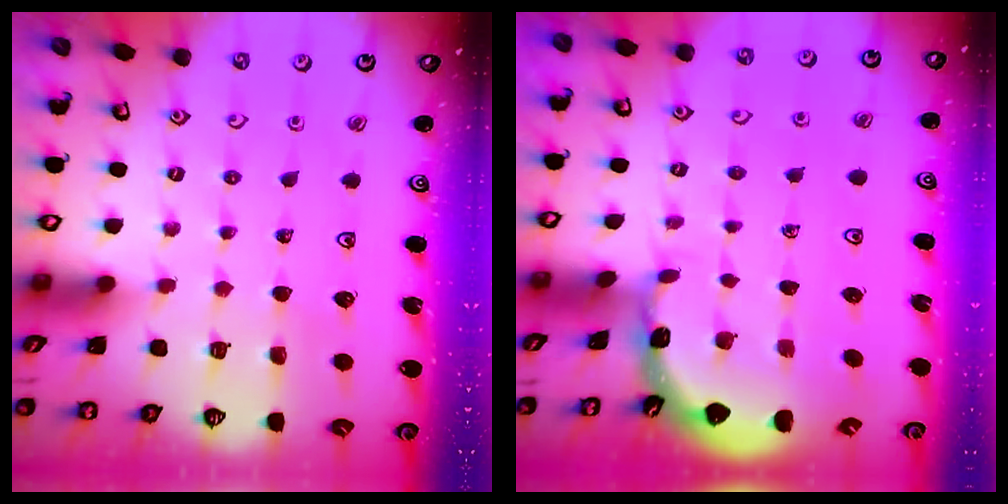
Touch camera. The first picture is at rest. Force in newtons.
{"total": 1.8, "press": 1.8, "slide": 0.2}